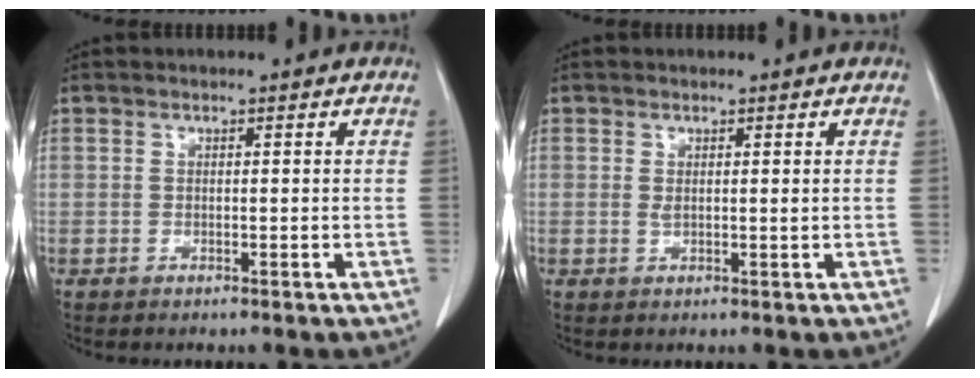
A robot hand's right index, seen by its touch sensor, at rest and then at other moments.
{"total": 0.8, "force": [0.2, 0.2, 0.8], "torque": [-0.019, -0.002, 0.005]}